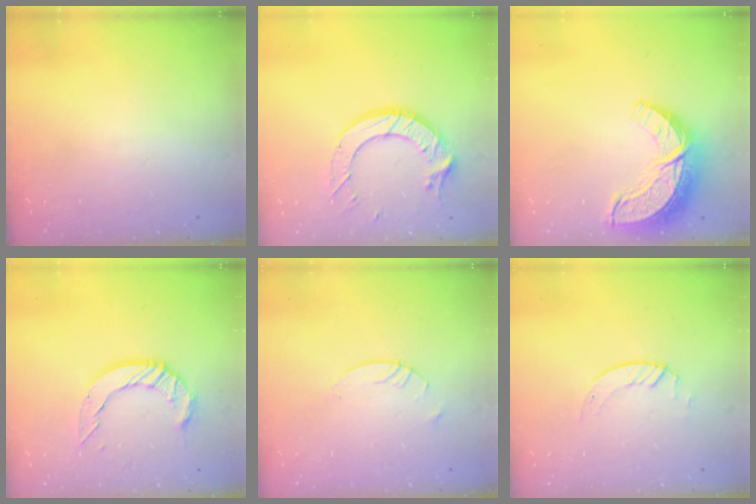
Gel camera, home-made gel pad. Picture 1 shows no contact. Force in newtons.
{"total": 13.4, "press": 13.3, "slide": 0.8}
{"total": 12.6, "press": 12.6, "slide": 0.9}
{"total": 11.2, "press": 11.1, "slide": 0.9}
{"total": 2.4, "press": 2.4, "slide": 0.1}
{"total": 1.2, "press": 1.1, "slide": 0.2}